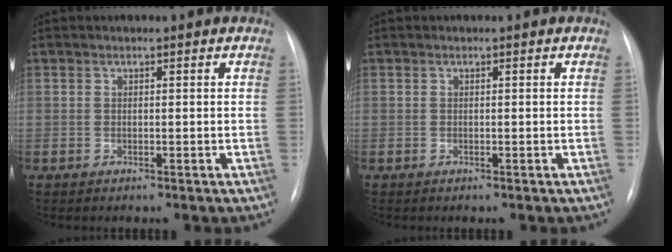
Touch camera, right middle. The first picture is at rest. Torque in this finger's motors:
{"motor_torque": [0.13, -0.17, -0.07, -0.04]}